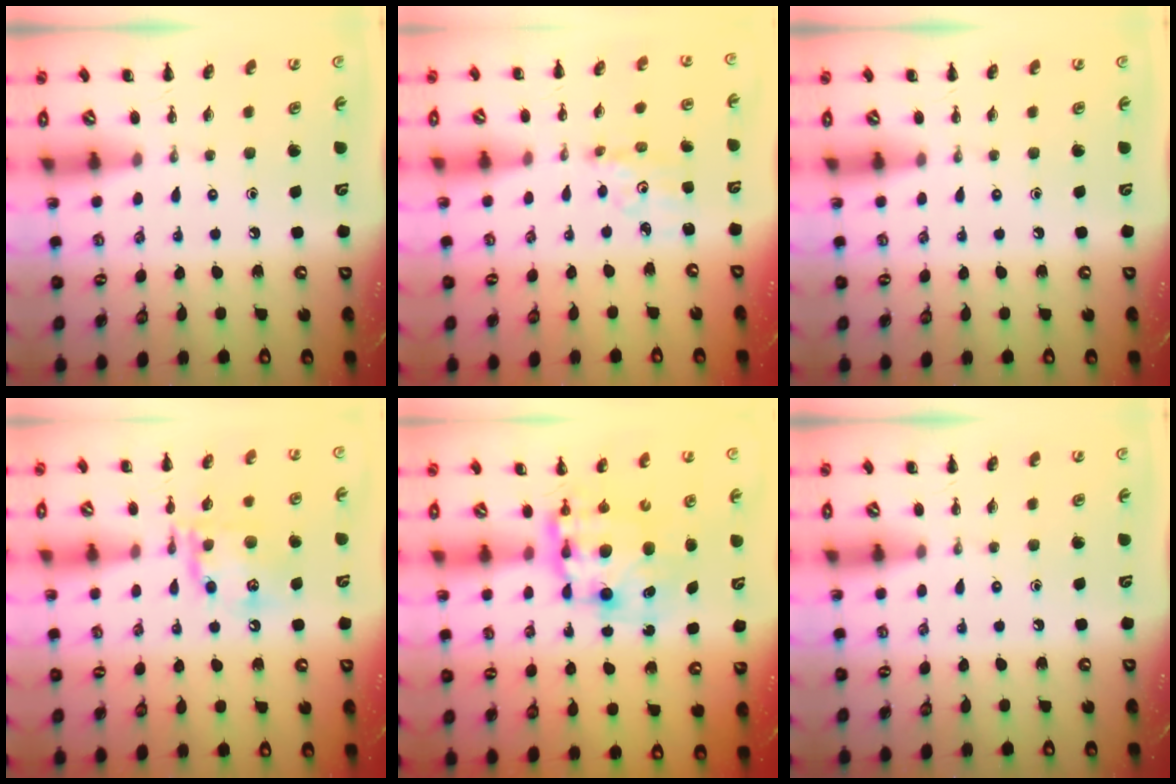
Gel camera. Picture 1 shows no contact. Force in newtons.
{"total": 2.9, "press": 2.8, "slide": 0.7}
{"total": 0.0}
{"total": 15.7, "press": 15.5, "slide": 2.4}
{"total": 8.6, "press": 8.2, "slide": 2.4}
{"total": 0.0}